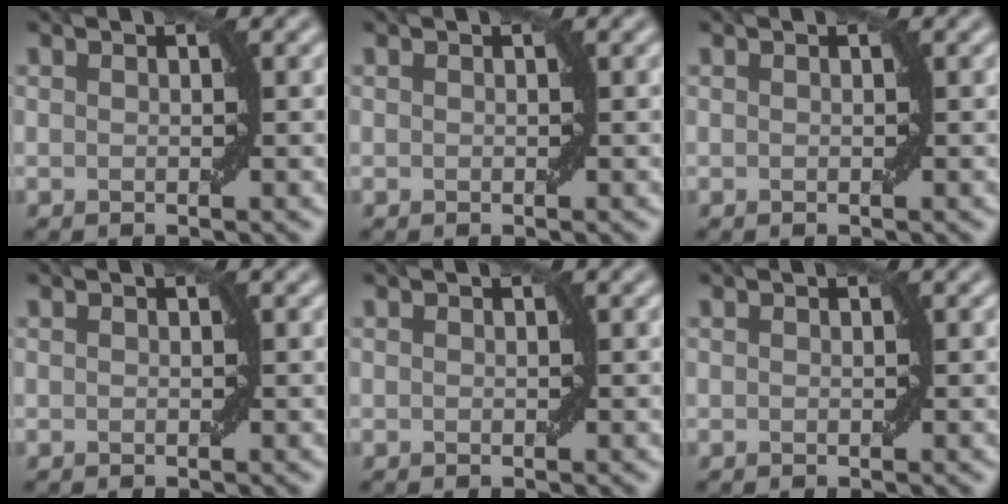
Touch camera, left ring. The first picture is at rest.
{"total": 0.0}
{"total": 0.0}
{"total": 0.0}
{"total": 0.0}
{"total": 0.0}